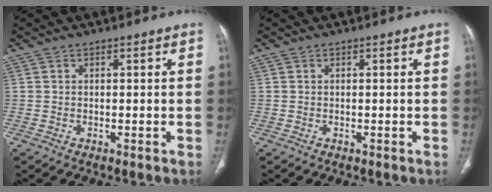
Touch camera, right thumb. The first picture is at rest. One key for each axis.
{"total": 0.0}